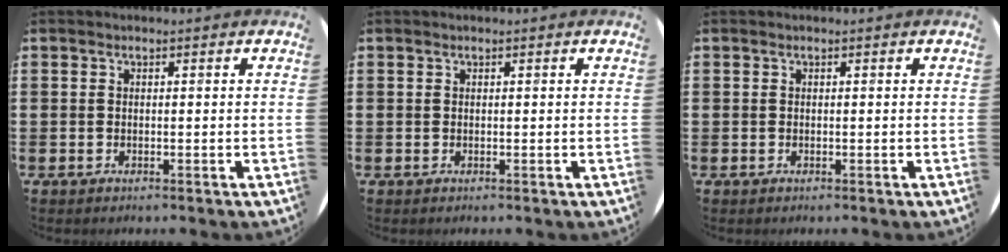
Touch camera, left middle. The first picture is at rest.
{"total": 0.0}
{"total": 0.0}